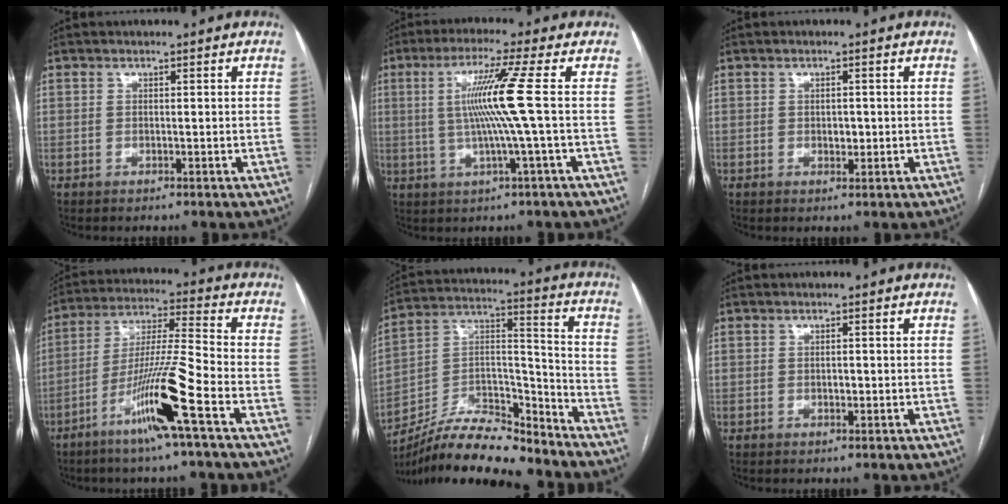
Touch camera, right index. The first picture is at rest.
{"total": 8.9, "force": [0.6, -2.2, 8.6], "torque": [-0.164, 0.004, 0.018]}
{"total": 1.5, "force": [-0.1, 0.9, 1.1], "torque": [-0.016, 0.001, 0.001]}
{"total": 13.0, "force": [-6.5, -1.3, 11.2], "torque": [-0.214, -0.015, -0.125]}
{"total": 17.2, "force": [-15.6, 3.5, 6.3], "torque": [-0.112, 0.034, -0.277]}
{"total": 0.7, "force": [-0.1, 0.4, 0.5], "torque": [-0.010, 0.001, -0.001]}